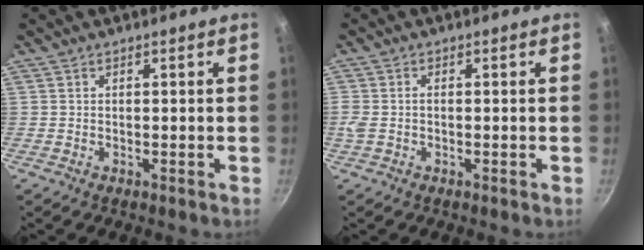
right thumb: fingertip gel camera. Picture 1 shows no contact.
{"total": 2.3, "force": [-0.3, 1.4, 1.8], "torque": [-0.040, 0.003, -0.009]}